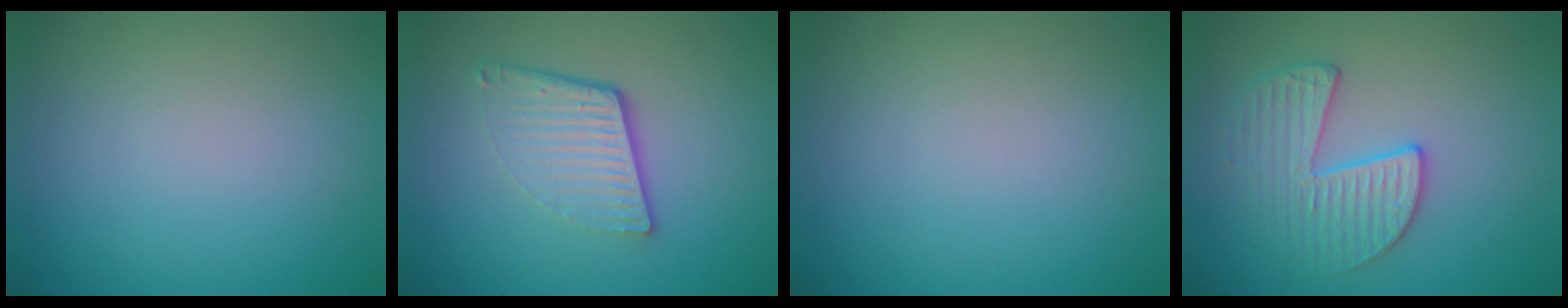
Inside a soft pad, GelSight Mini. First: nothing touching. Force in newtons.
{"total": 4.4, "press": 2.9, "slide": 3.4}
{"total": 0.0}
{"total": 3.3, "press": 3.2, "slide": 0.6}